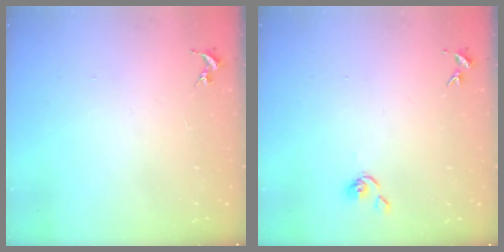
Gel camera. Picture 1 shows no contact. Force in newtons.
{"total": 5.1, "press": 5.1, "slide": 0.5}